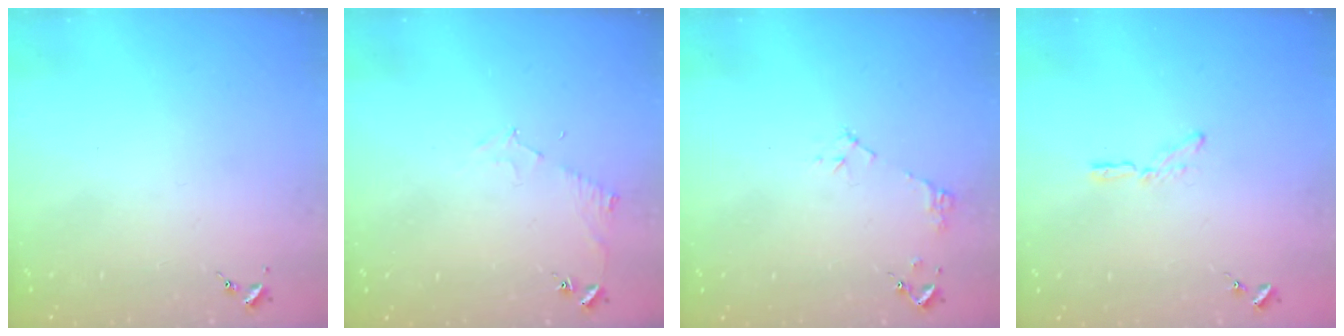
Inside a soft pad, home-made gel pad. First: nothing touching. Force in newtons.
{"total": 5.9, "press": 5.8, "slide": 0.7}
{"total": 6.4, "press": 6.4, "slide": 0.6}
{"total": 3.5, "press": 3.5, "slide": 0.2}